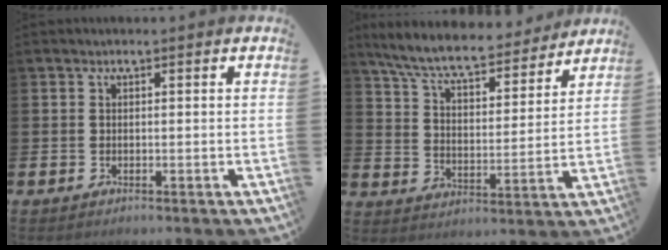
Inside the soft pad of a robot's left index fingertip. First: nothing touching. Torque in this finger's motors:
{"motor_torque": [1.09, -1.05, 0.61, 0.21]}